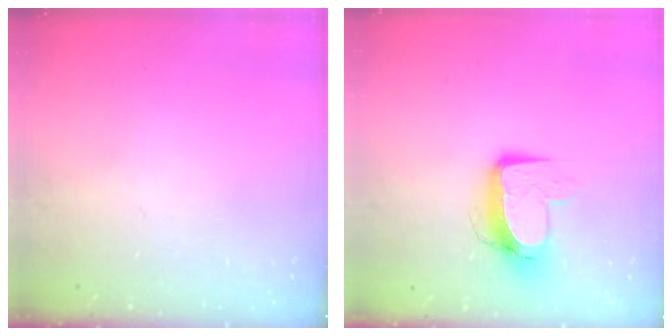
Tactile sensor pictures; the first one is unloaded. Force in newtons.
{"total": 10.5, "press": 10.5, "slide": 0.7}